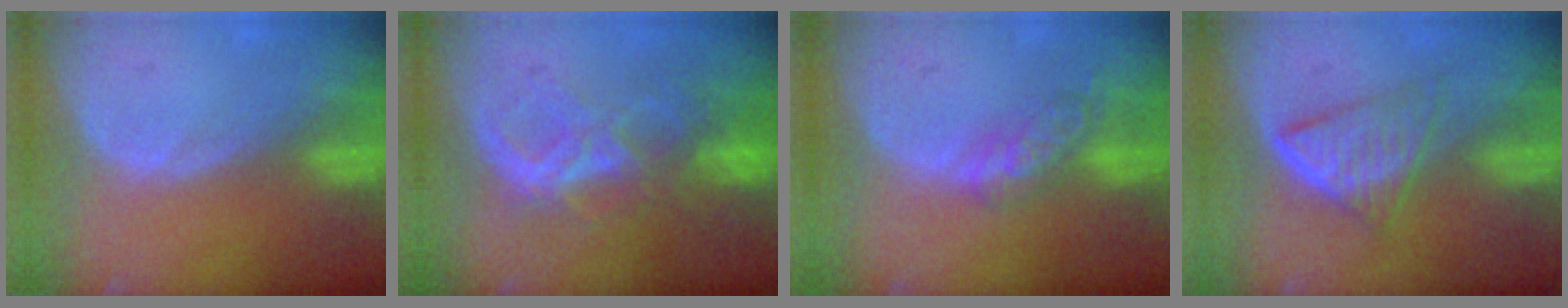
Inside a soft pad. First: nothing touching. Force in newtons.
{"total": 8.6, "press": 7.5, "slide": 4.2}
{"total": 5.7, "press": 4.9, "slide": 2.9}
{"total": 6.4, "press": 5.5, "slide": 3.4}